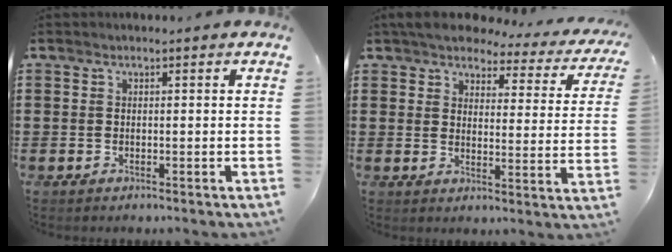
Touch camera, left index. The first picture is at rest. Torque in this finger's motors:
{"motor_torque": [1.50, -0.64, 1.05, 0.04]}